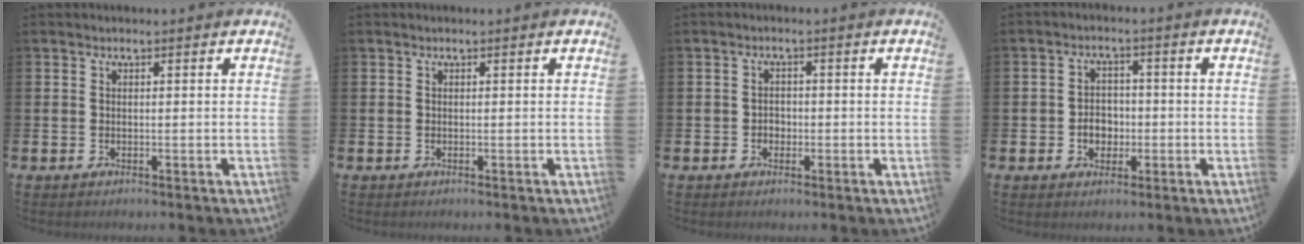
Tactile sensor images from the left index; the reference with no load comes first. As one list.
[{"total": 0.0}, {"total": 1.6, "force": [-0.5, 1.4, 0.6], "torque": [0.003, -0.001, -0.016]}, {"total": 3.4, "force": [-0.8, 2.8, 1.8], "torque": [-0.015, -0.004, -0.024]}]